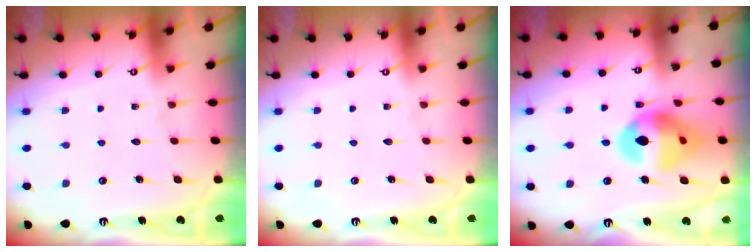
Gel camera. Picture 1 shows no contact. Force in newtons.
{"total": 0.0}
{"total": 14.2, "press": 13.1, "slide": 5.6}